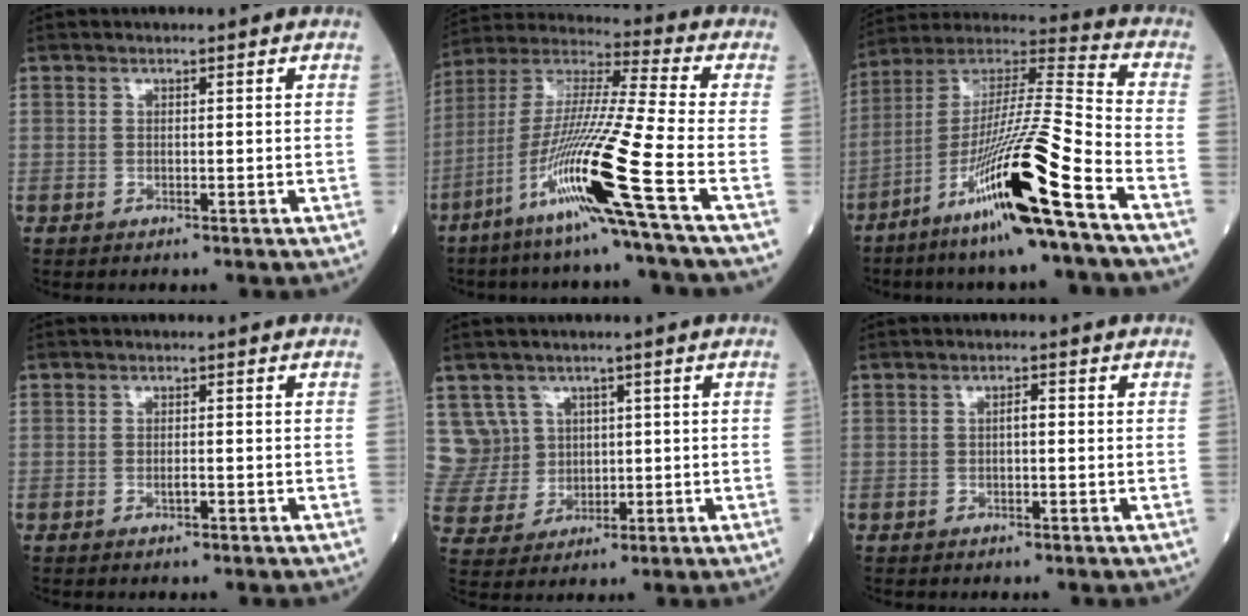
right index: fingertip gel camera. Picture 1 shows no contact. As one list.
[{"total": 18.6, "force": [-8.2, -2.1, 16.6], "torque": [-0.343, -0.030, -0.164]}, {"total": 20.0, "force": [-9.8, -0.7, 17.5], "torque": [-0.342, -0.036, -0.186]}, {"total": 1.0, "force": [-0.4, 0.3, 0.9], "torque": [-0.018, 0.000, -0.006]}, {"total": 8.6, "force": [3.0, 8.0, 0.3], "torque": [-0.020, 0.042, 0.079]}, {"total": 1.2, "force": [0.0, 0.2, 1.1], "torque": [-0.023, 0.001, 0.001]}]